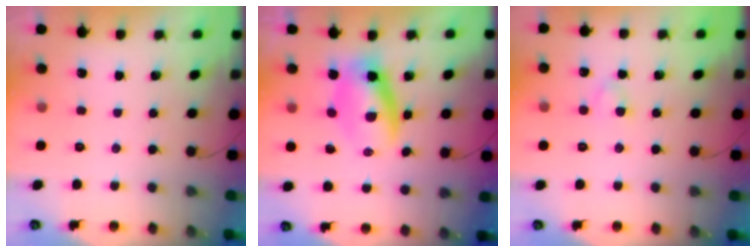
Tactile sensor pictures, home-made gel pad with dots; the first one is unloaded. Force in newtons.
{"total": 7.5, "press": 7.3, "slide": 1.6}
{"total": 2.7, "press": 2.5, "slide": 1.2}